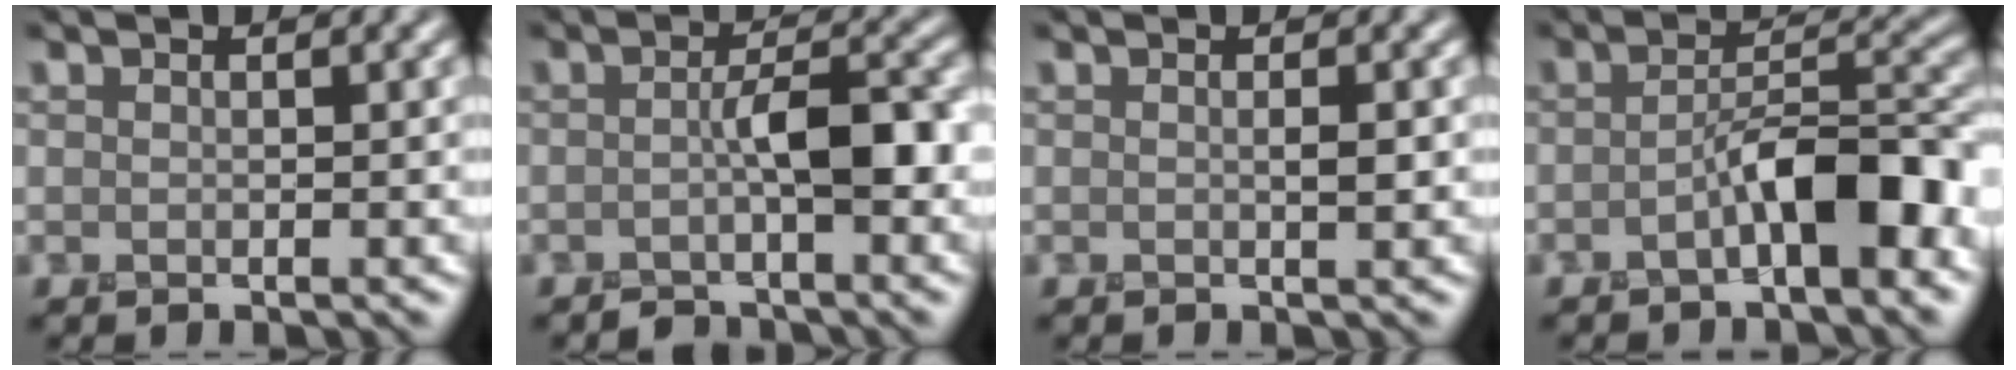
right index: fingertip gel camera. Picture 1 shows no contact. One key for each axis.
{"total": 3.0, "fx": -1.2, "fy": 0.7, "fz": 2.6, "tx": -0.037, "ty": 0.019, "tz": -0.024}
{"total": 0.7, "fx": 0.1, "fy": 0.0, "fz": 0.7, "tx": -0.012, "ty": 0.003, "tz": 0.001}
{"total": 4.8, "fx": -2.1, "fy": 1.5, "fz": 4.1, "tx": -0.071, "ty": 0.022, "tz": -0.035}